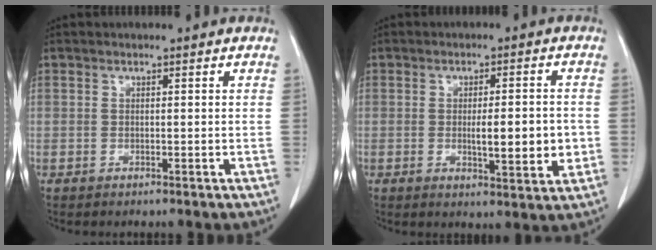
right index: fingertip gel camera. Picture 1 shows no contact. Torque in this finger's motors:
{"motor_torque": [1.06, -0.25, 0.54, 0.06]}